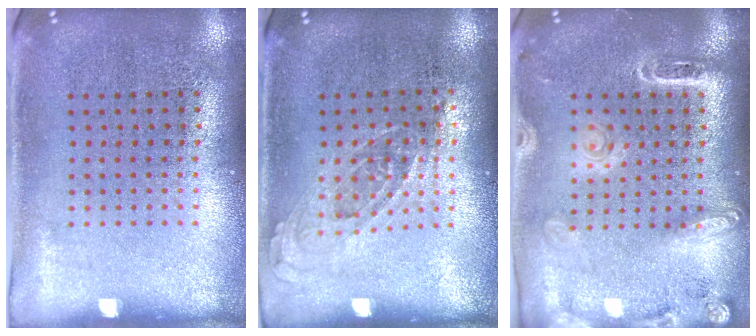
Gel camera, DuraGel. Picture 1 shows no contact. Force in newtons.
{"total": 0.7, "press": 0.7, "slide": 0.3}
{"total": 1.9, "press": 1.7, "slide": 0.9}